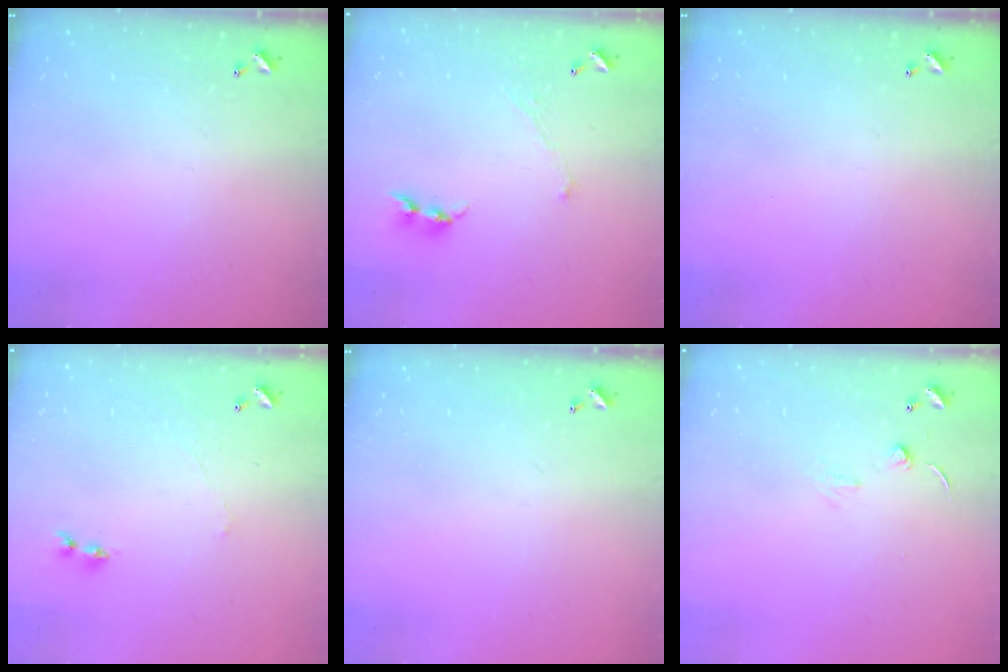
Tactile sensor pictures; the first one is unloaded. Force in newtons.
{"total": 0.8, "press": 0.7, "slide": 0.3}
{"total": 0.0}
{"total": 0.7, "press": 0.1, "slide": 0.7}
{"total": 0.0}
{"total": 0.9, "press": 0.9, "slide": 0.3}